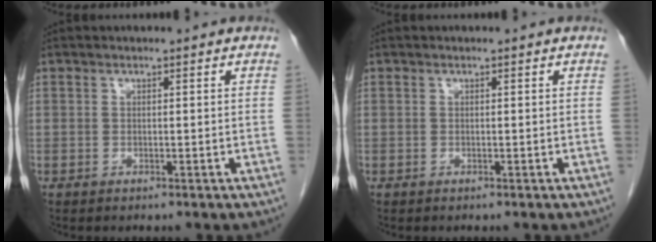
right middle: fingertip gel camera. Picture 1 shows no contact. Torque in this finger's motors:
{"motor_torque": [-0.09, 0.20, -0.01, -0.01]}